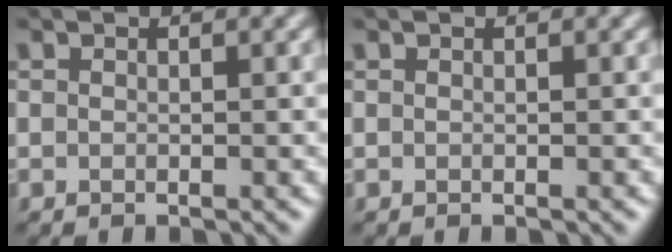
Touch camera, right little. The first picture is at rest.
{"total": 0.0}